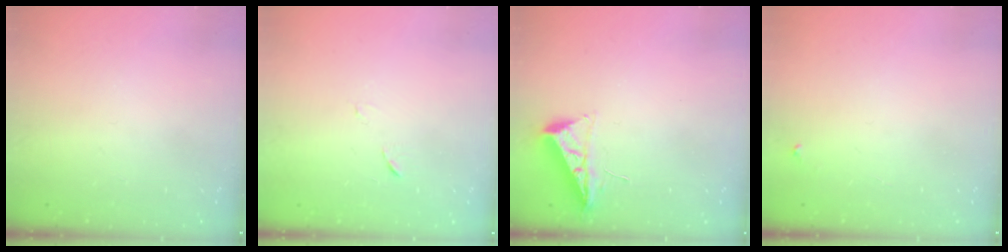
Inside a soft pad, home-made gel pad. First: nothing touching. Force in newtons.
{"total": 5.0, "press": 4.9, "slide": 0.6}
{"total": 7.0, "press": 6.9, "slide": 0.8}
{"total": 2.2, "press": 2.2, "slide": 0.1}